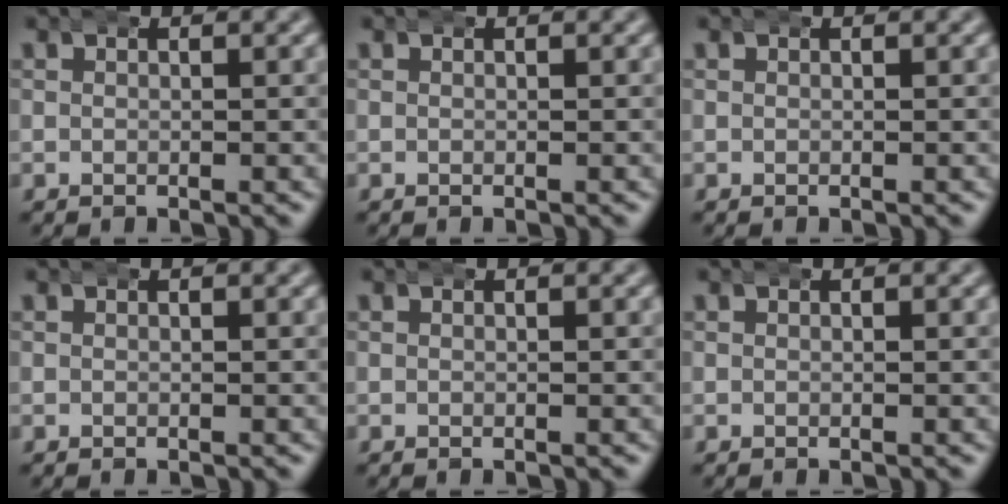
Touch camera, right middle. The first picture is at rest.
{"total": 0.0}
{"total": 0.0}
{"total": 0.0}
{"total": 0.0}
{"total": 0.0}